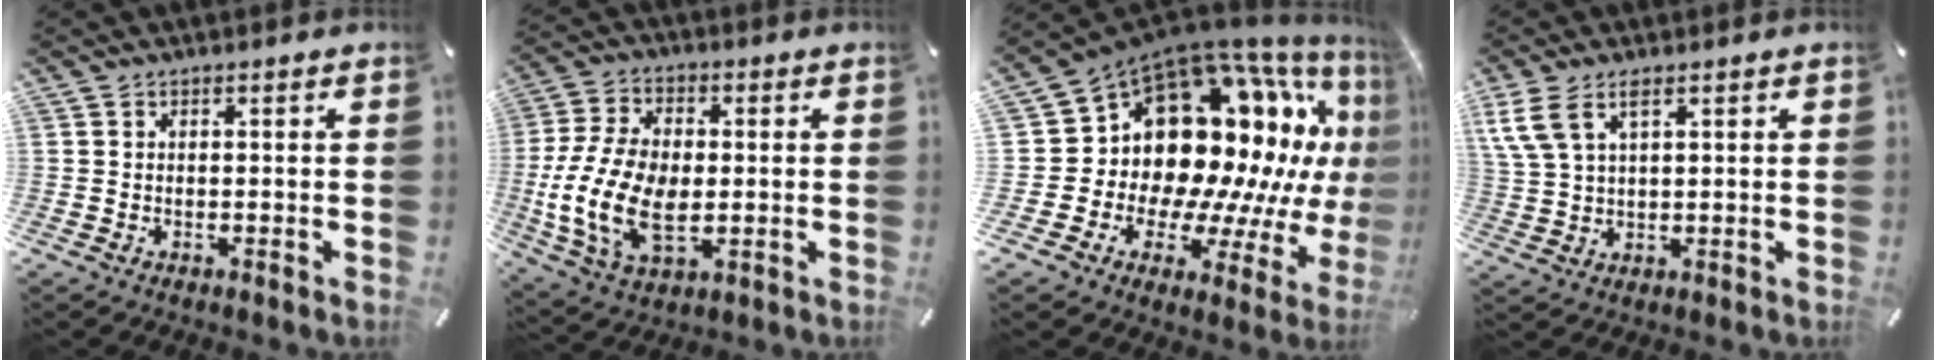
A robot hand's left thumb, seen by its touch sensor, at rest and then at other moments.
{"total": 15.7, "force": [-2.5, 10.4, 11.5], "torque": [-0.258, 0.007, -0.042]}
{"total": 17.6, "force": [8.0, 12.0, 9.9], "torque": [-0.107, -0.133, 0.167]}
{"total": 6.5, "force": [3.5, 3.3, 4.3], "torque": [-0.106, -0.006, 0.063]}